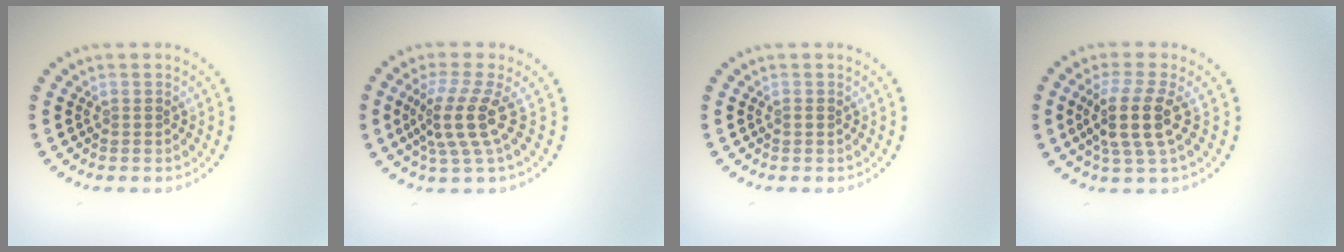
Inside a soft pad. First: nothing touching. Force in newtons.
{"total": 3.9, "press": 2.8, "slide": 2.8}
{"total": 0.6, "press": 0.6, "slide": 0.1}
{"total": 4.0, "press": 3.2, "slide": 2.3}